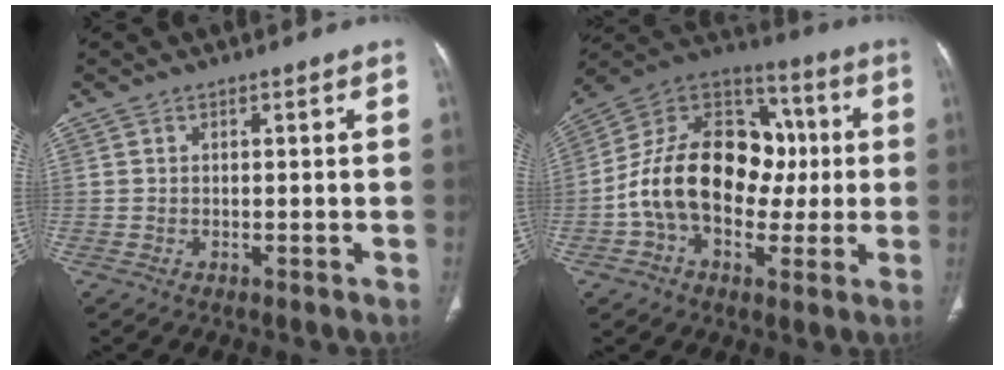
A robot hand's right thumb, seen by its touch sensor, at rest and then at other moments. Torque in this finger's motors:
{"motor_torque": [2.40, 2.61, 1.84, -0.93, 0.24]}